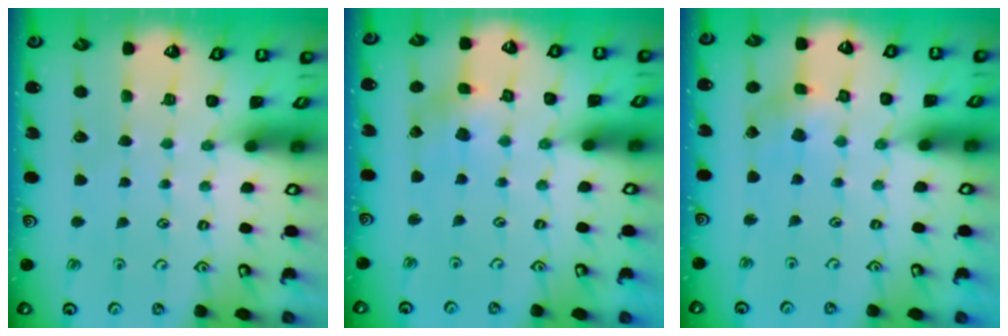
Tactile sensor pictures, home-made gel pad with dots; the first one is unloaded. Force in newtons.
{"total": 2.4, "press": 2.3, "slide": 0.5}
{"total": 2.0, "press": 2.0, "slide": 0.3}